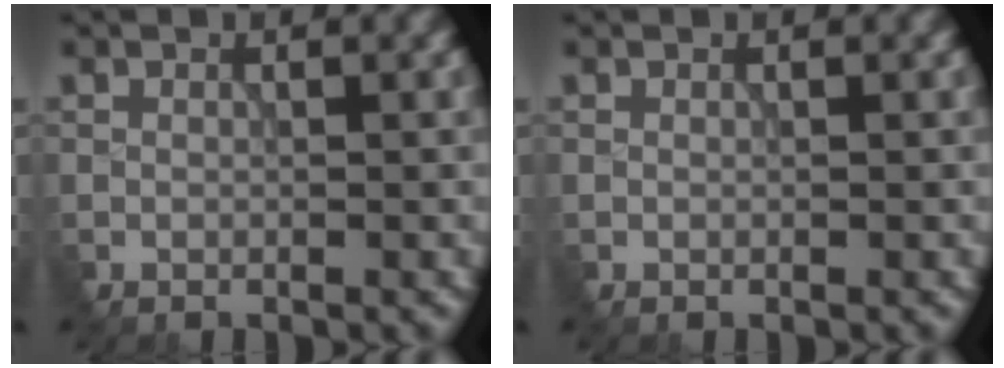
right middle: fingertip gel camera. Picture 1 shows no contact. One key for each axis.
{"total": 0.0}